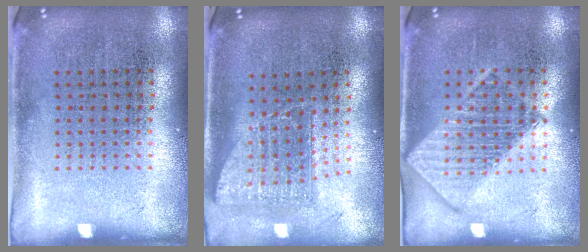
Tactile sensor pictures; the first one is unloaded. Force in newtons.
{"total": 1.7, "press": 1.3, "slide": 1.1}
{"total": 1.7, "press": 1.7, "slide": 0.3}